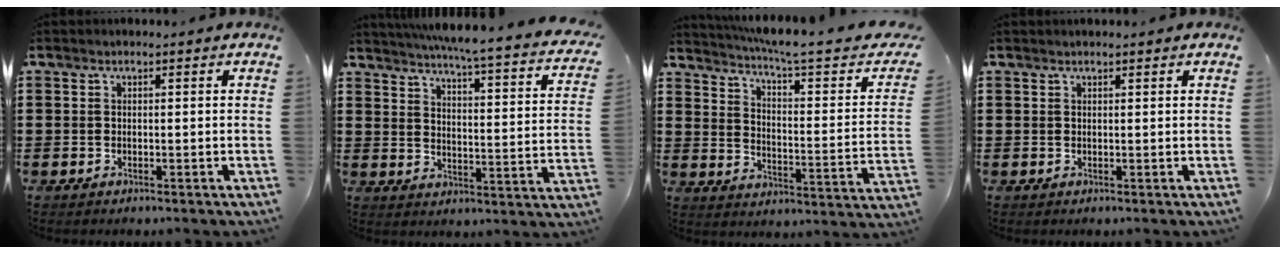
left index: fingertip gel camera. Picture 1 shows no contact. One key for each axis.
{"total": 4.7, "fx": 3.9, "fy": -0.9, "fz": 2.4, "tx": -0.059, "ty": -0.044, "tz": 0.054}
{"total": 5.8, "fx": 4.3, "fy": -0.4, "fz": 3.9, "tx": -0.087, "ty": -0.037, "tz": 0.064}
{"total": 0.7, "fx": 0.5, "fy": 0.1, "fz": 0.4, "tx": -0.008, "ty": 0.000, "tz": 0.011}